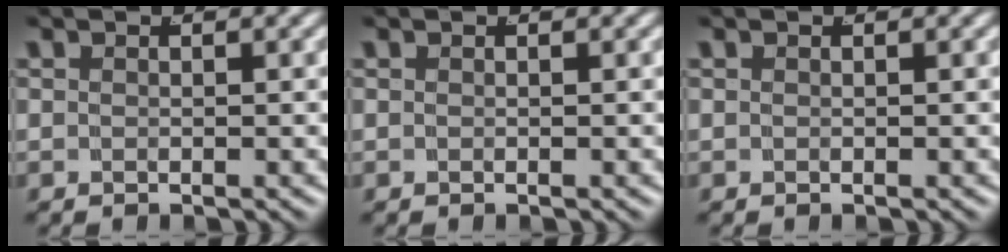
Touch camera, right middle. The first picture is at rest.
{"total": 0.0}
{"total": 0.0}